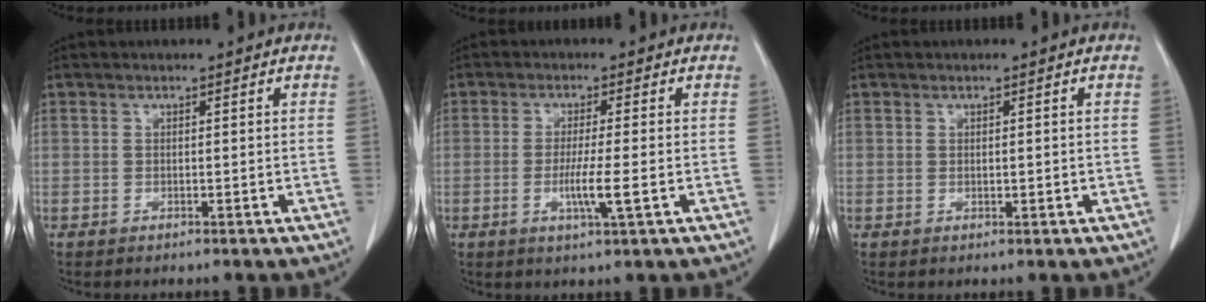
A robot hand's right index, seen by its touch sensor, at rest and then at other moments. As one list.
[{"total": 5.3, "force": [-1.4, 0.0, 5.1], "torque": [-0.097, -0.011, -0.023]}, {"total": 1.1, "force": [-0.1, 0.7, 0.9], "torque": [-0.021, -0.001, 0.002]}]